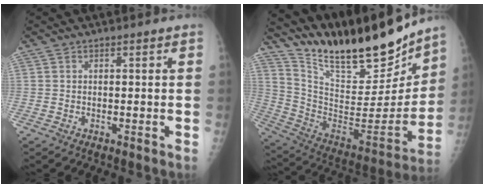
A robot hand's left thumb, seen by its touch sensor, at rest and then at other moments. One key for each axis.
{"total": 27.4, "fx": 22.3, "fy": 7.5, "fz": 14.0, "tx": -0.198, "ty": -0.098, "tz": 0.360}